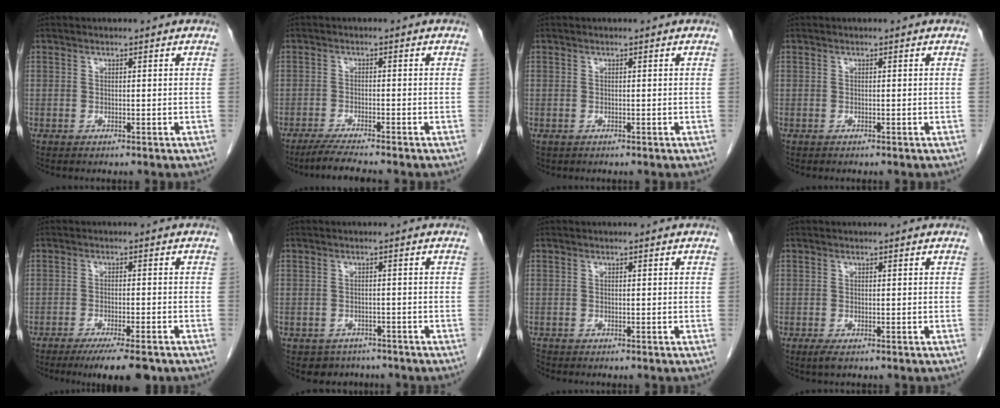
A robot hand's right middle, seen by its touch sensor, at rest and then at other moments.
{"total": 5.1, "force": [-4.4, -0.4, 2.5], "torque": [-0.044, -0.017, -0.075]}
{"total": 0.0}
{"total": 0.0}
{"total": 8.3, "force": [-6.4, 1.0, 5.3], "torque": [-0.068, -0.015, -0.093]}
{"total": 3.7, "force": [-2.8, 2.4, 0.0], "torque": [-0.002, 0.008, -0.038]}
{"total": 0.6, "force": [-0.6, 0.1, 0.0], "torque": [-0.004, -0.002, -0.014]}
{"total": 1.4, "force": [-0.9, 0.4, 1.0], "torque": [-0.022, -0.004, -0.012]}